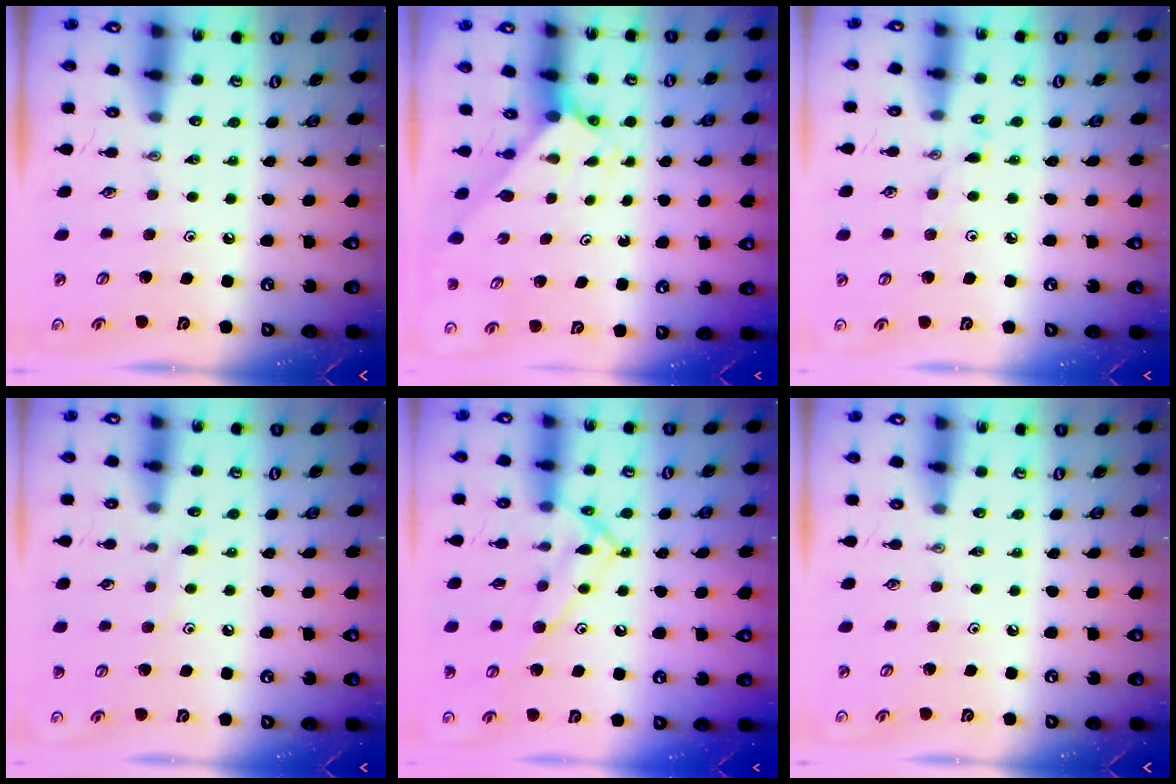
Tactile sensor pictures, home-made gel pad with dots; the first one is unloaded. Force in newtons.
{"total": 2.2, "press": 2.2, "slide": 0.2}
{"total": 3.9, "press": 3.9, "slide": 0.5}
{"total": 6.8, "press": 6.8, "slide": 0.6}
{"total": 13.3, "press": 13.3, "slide": 0.8}
{"total": 0.0}